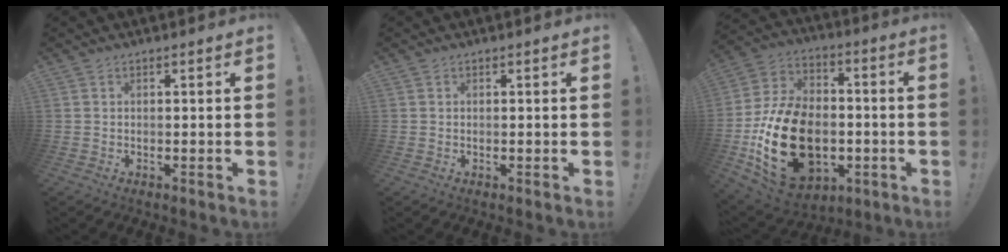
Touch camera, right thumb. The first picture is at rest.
{"total": 0.0}
{"total": 25.9, "force": [-6.3, 17.7, 17.8], "torque": [-0.328, 0.041, -0.087]}